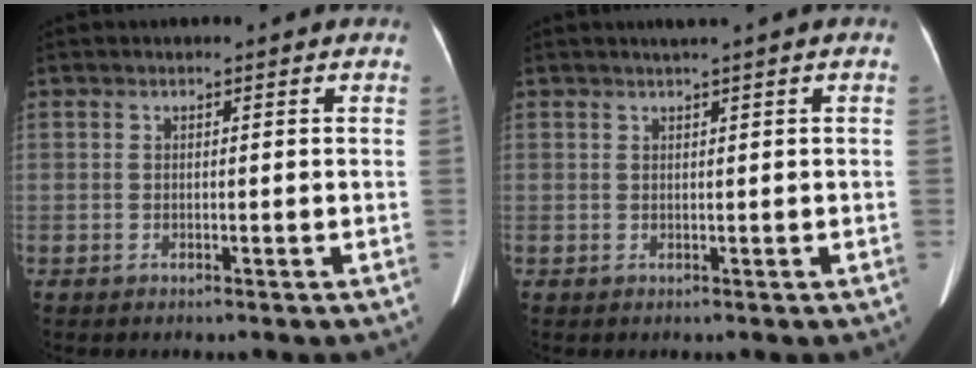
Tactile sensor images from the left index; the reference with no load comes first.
{"total": 1.0, "force": [0.5, -0.2, 0.8], "torque": [-0.015, 0.005, 0.015]}